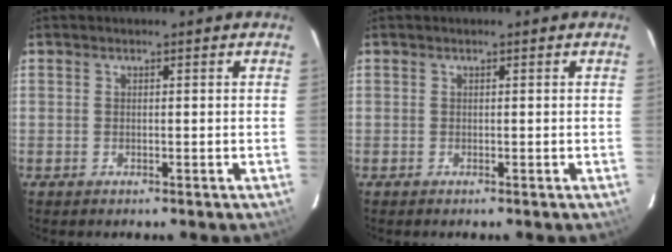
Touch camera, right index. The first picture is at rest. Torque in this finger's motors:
{"motor_torque": [0.06, -0.09, 0.03, -0.01]}